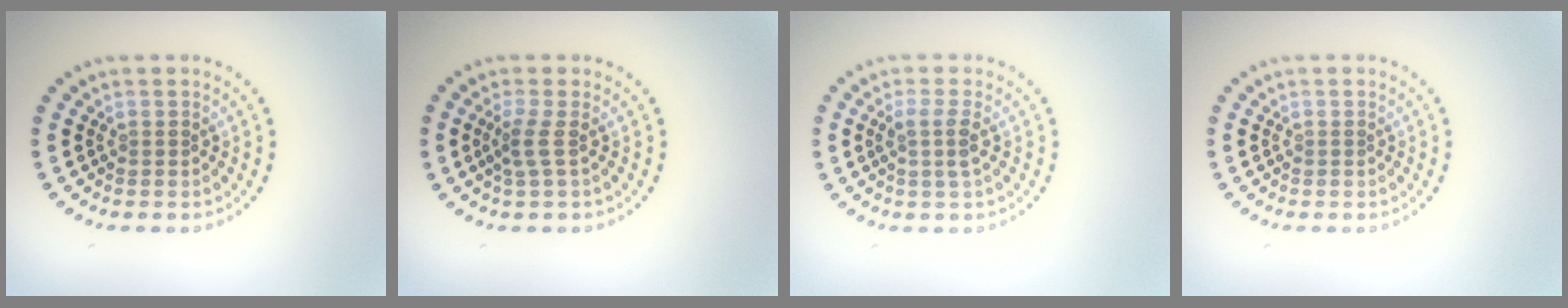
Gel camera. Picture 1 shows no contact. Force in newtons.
{"total": 1.8, "press": 1.1, "slide": 1.4}
{"total": 1.9, "press": 1.5, "slide": 1.0}
{"total": 0.0}